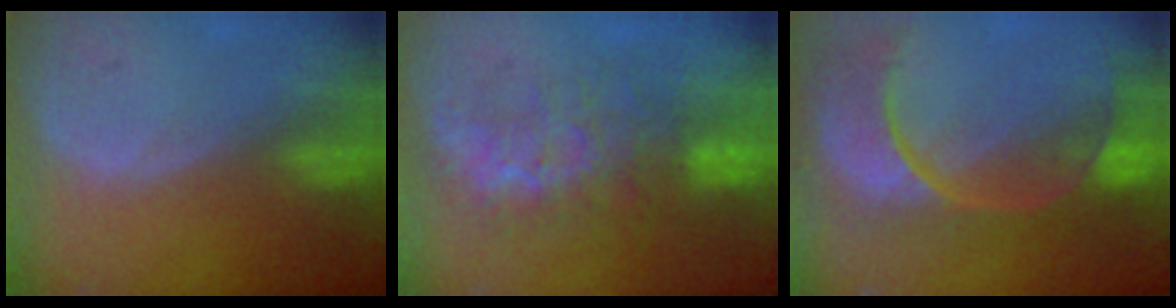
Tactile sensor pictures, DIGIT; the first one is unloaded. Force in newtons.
{"total": 8.2, "press": 8.0, "slide": 1.9}
{"total": 13.1, "press": 10.6, "slide": 7.7}